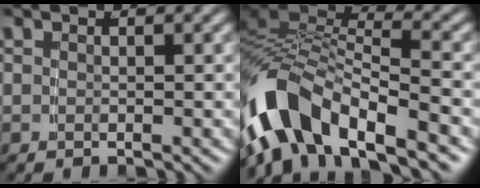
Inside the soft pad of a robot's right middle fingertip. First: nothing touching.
{"total": 11.9, "force": [-4.0, 7.3, 8.5], "torque": [-0.185, -0.028, -0.057]}